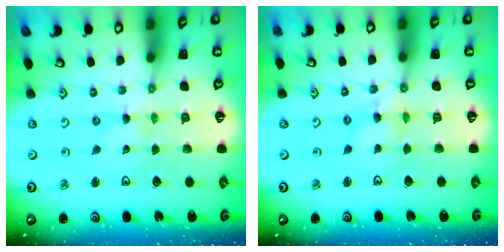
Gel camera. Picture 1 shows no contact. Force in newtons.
{"total": 4.0, "press": 4.0, "slide": 0.3}